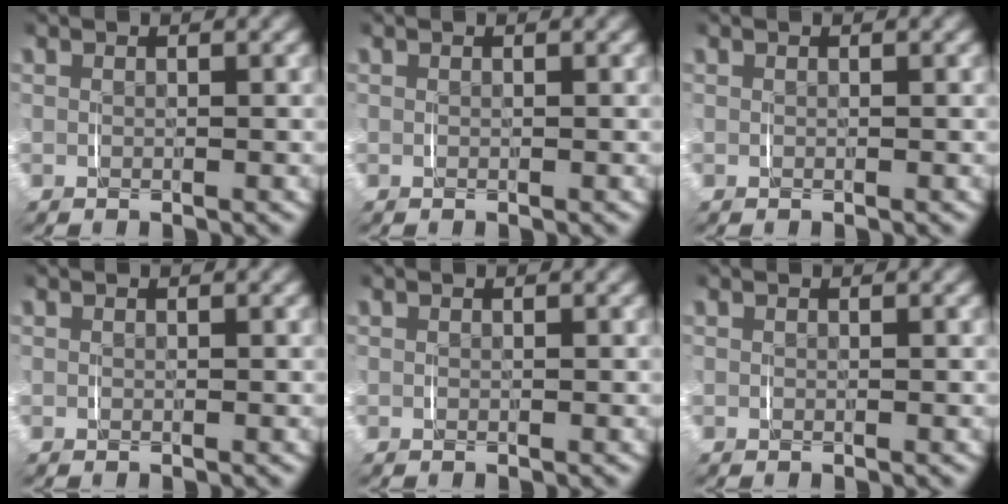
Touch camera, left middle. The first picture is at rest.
{"total": 0.0}
{"total": 0.0}
{"total": 0.0}
{"total": 0.0}
{"total": 0.0}